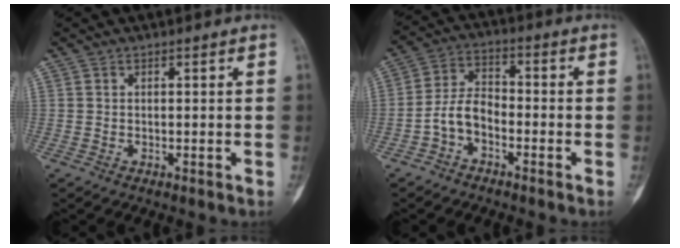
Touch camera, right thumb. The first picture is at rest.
{"total": 6.5, "force": [-2.8, 4.1, 4.2], "torque": [-0.073, 0.033, -0.066]}